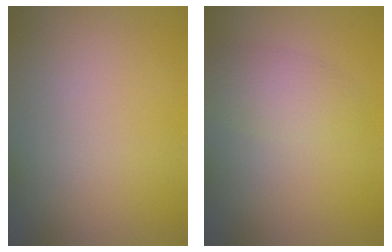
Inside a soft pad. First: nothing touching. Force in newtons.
{"total": 2.4, "press": 2.4, "slide": 0.1}